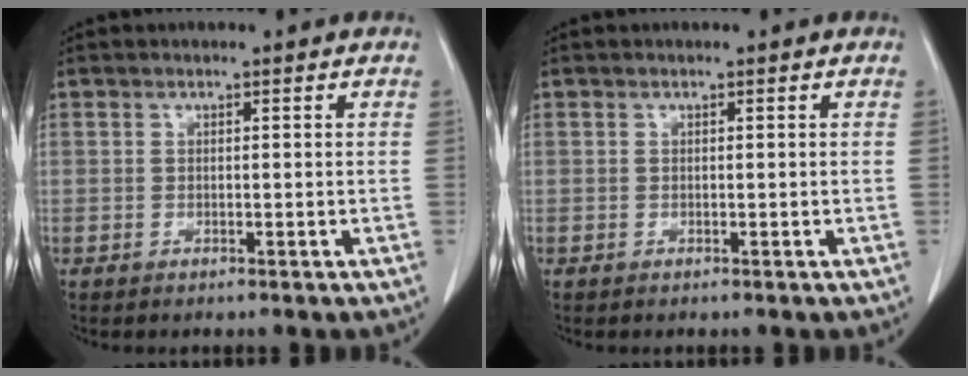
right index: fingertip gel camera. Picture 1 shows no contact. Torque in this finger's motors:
{"motor_torque": [0.00, 0.00, 0.00, 0.00]}